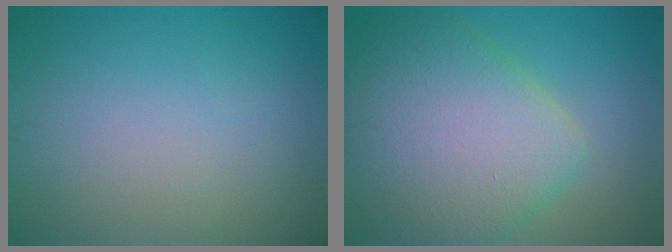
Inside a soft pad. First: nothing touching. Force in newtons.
{"total": 9.3, "press": 9.3, "slide": 0.3}